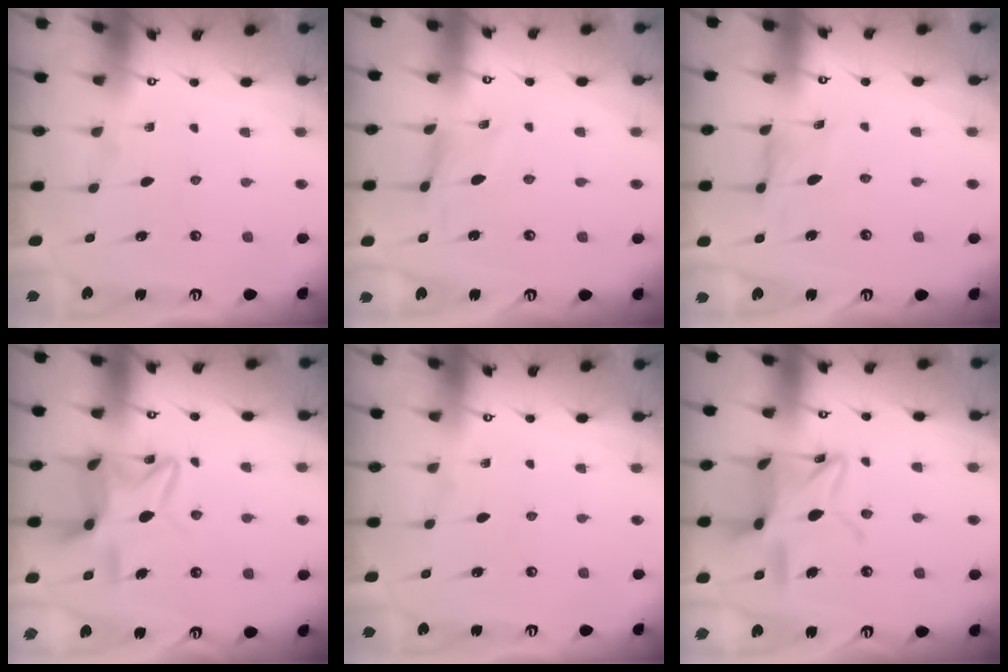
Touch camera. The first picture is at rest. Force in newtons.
{"total": 0.0}
{"total": 1.0, "press": 1.0, "slide": 0.3}
{"total": 11.7, "press": 11.6, "slide": 0.9}
{"total": 0.0}
{"total": 14.9, "press": 14.8, "slide": 1.4}